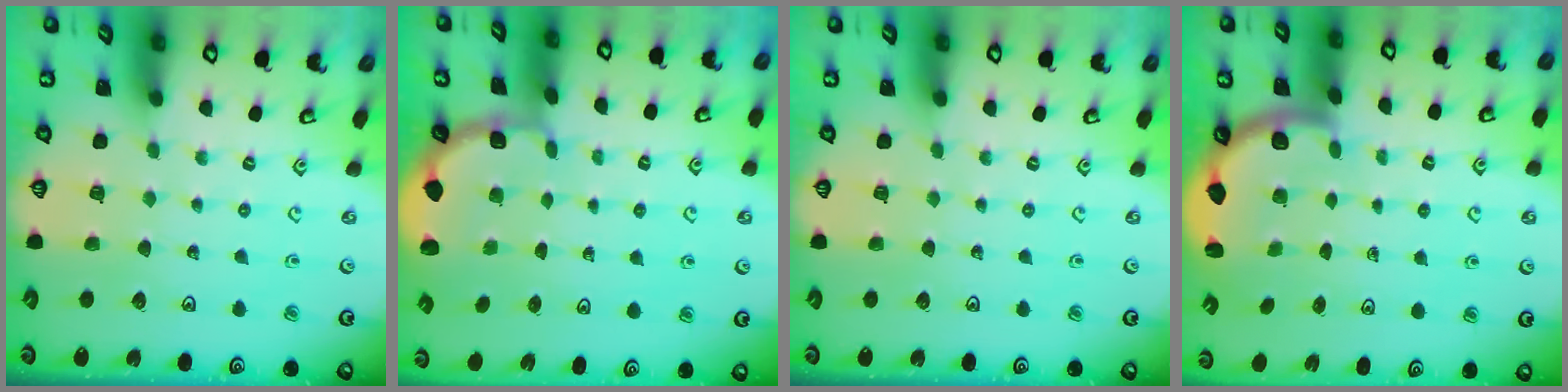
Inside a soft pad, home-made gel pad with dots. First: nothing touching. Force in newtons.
{"total": 1.9, "press": 1.7, "slide": 0.7}
{"total": 0.0}
{"total": 2.5, "press": 2.4, "slide": 0.7}